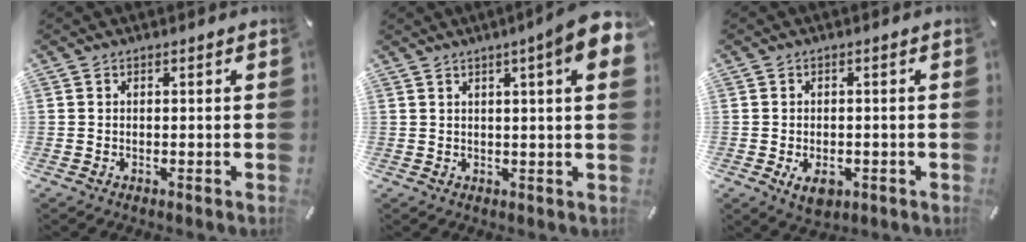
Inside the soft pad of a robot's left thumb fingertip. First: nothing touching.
{"total": 8.5, "force": [3.8, 0.6, 7.6], "torque": [-0.113, -0.017, 0.057]}
{"total": 4.4, "force": [-1.6, 2.8, 2.9], "torque": [-0.053, 0.002, -0.030]}